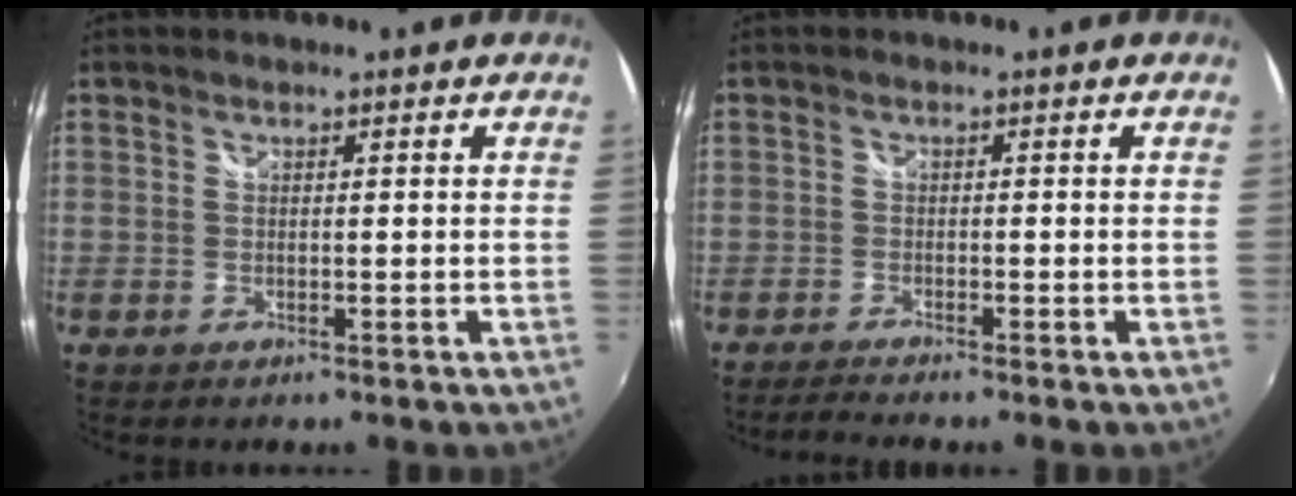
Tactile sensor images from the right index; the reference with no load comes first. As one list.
[{"total": 2.7, "force": [-2.6, -0.1, 0.8], "torque": [-0.028, -0.013, -0.050]}]